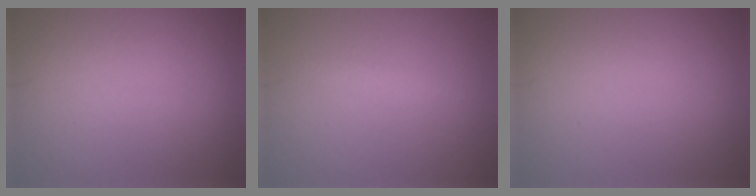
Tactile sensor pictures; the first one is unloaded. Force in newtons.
{"total": 1.3, "press": 1.3, "slide": 0.0}
{"total": 0.0}